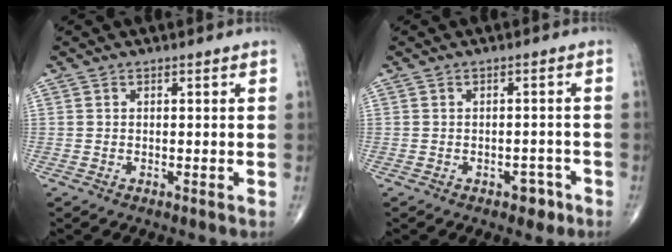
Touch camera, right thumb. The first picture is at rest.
{"total": 2.8, "force": [-1.7, 1.7, 1.5], "torque": [-0.006, 0.013, -0.018]}